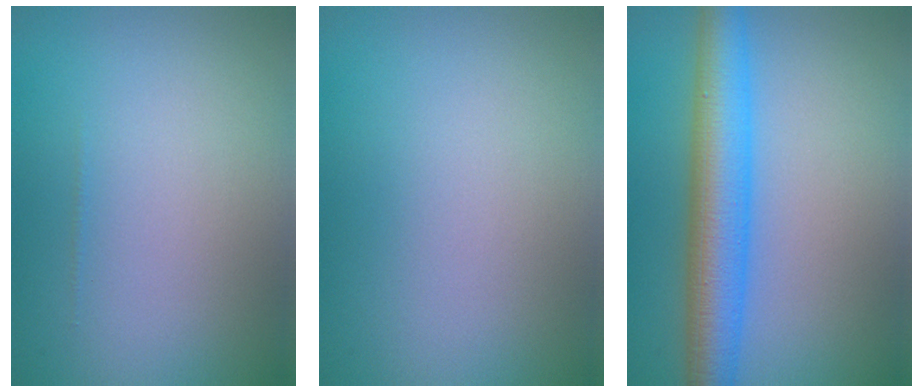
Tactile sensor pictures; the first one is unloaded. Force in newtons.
{"total": 0.0}
{"total": 6.7, "press": 6.7, "slide": 0.0}